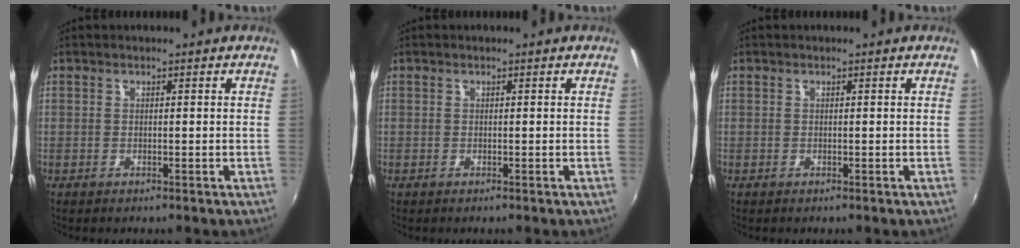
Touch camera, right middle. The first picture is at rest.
{"total": 0.0}
{"total": 0.0}